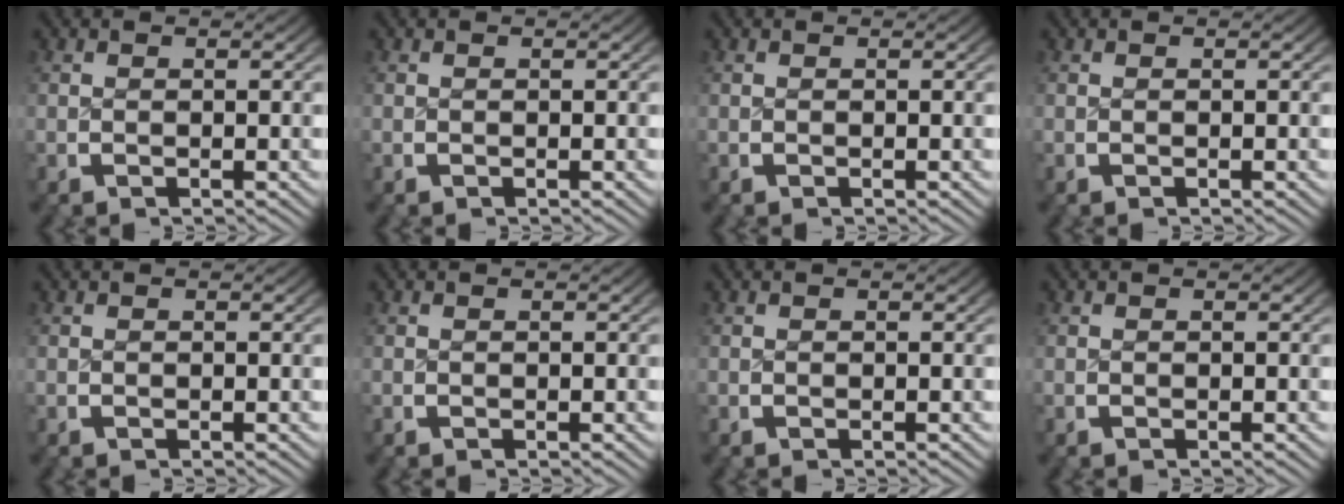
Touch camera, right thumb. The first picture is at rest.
{"total": 0.0}
{"total": 0.0}
{"total": 0.0}
{"total": 0.0}
{"total": 0.0}
{"total": 0.0}
{"total": 0.0}